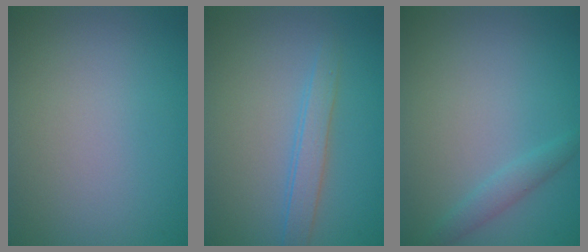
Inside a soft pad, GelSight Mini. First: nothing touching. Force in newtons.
{"total": 2.1, "press": 2.1, "slide": 0.1}
{"total": 1.5, "press": 1.5, "slide": 0.1}